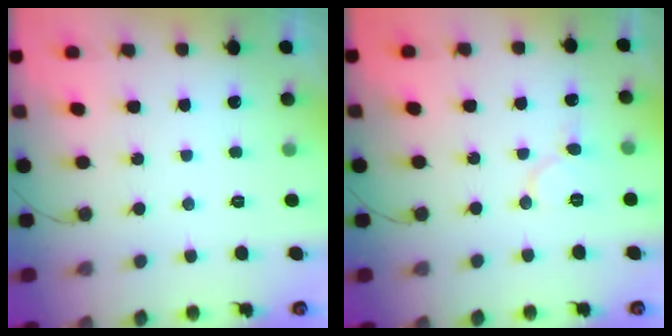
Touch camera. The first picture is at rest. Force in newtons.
{"total": 7.0, "press": 7.0, "slide": 0.8}